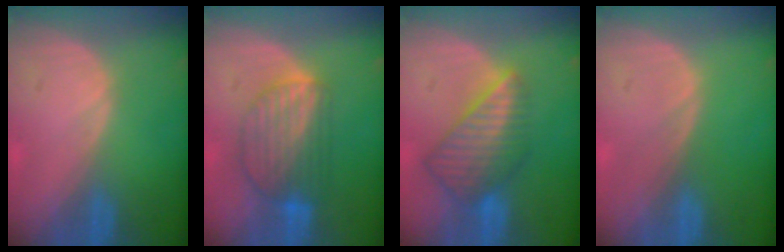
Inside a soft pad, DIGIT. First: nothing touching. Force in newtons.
{"total": 7.7, "press": 7.1, "slide": 3.0}
{"total": 8.5, "press": 7.4, "slide": 4.2}
{"total": 0.0}